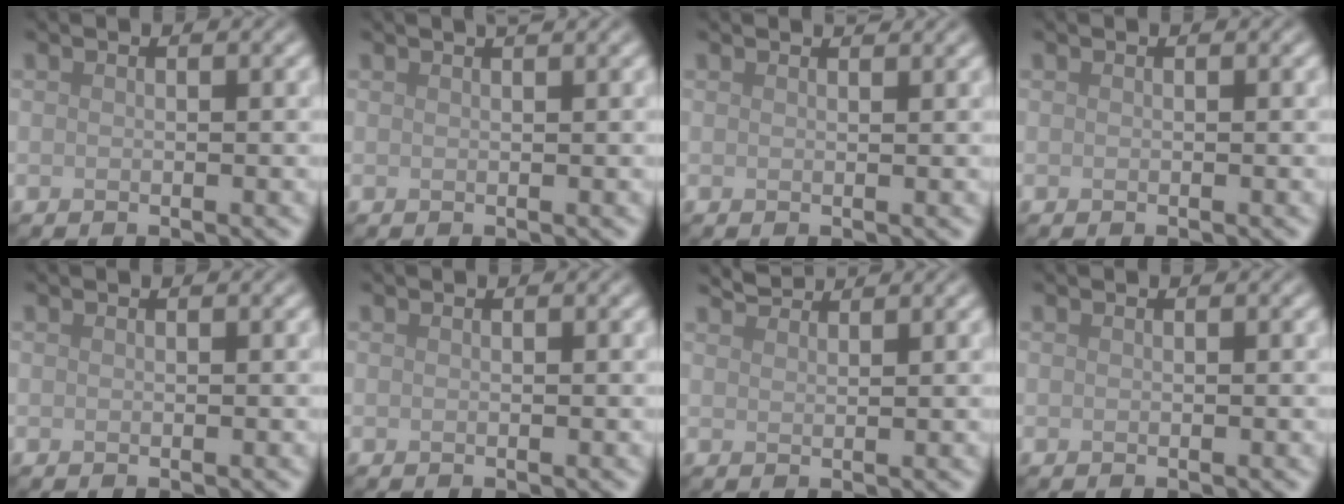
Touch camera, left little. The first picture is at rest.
{"total": 1.2, "force": [0.9, 0.3, 0.8], "torque": [-0.006, 0.000, 0.007]}
{"total": 0.9, "force": [0.9, 0.1, 0.2], "torque": [-0.002, -0.003, 0.010]}
{"total": 0.0}
{"total": 0.0}
{"total": 0.0}
{"total": 1.8, "force": [1.8, 0.2, 0.3], "torque": [0.000, 0.005, 0.030]}
{"total": 0.0}